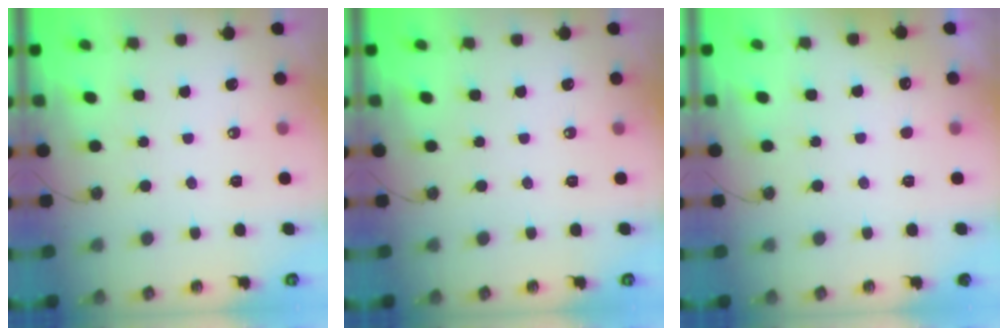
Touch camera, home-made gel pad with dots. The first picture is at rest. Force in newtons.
{"total": 0.0}
{"total": 2.9, "press": 2.7, "slide": 1.0}